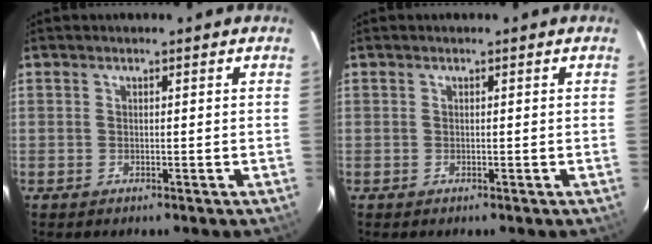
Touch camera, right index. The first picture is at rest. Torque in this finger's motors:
{"motor_torque": [0.00, 0.00, 0.00, 0.00]}